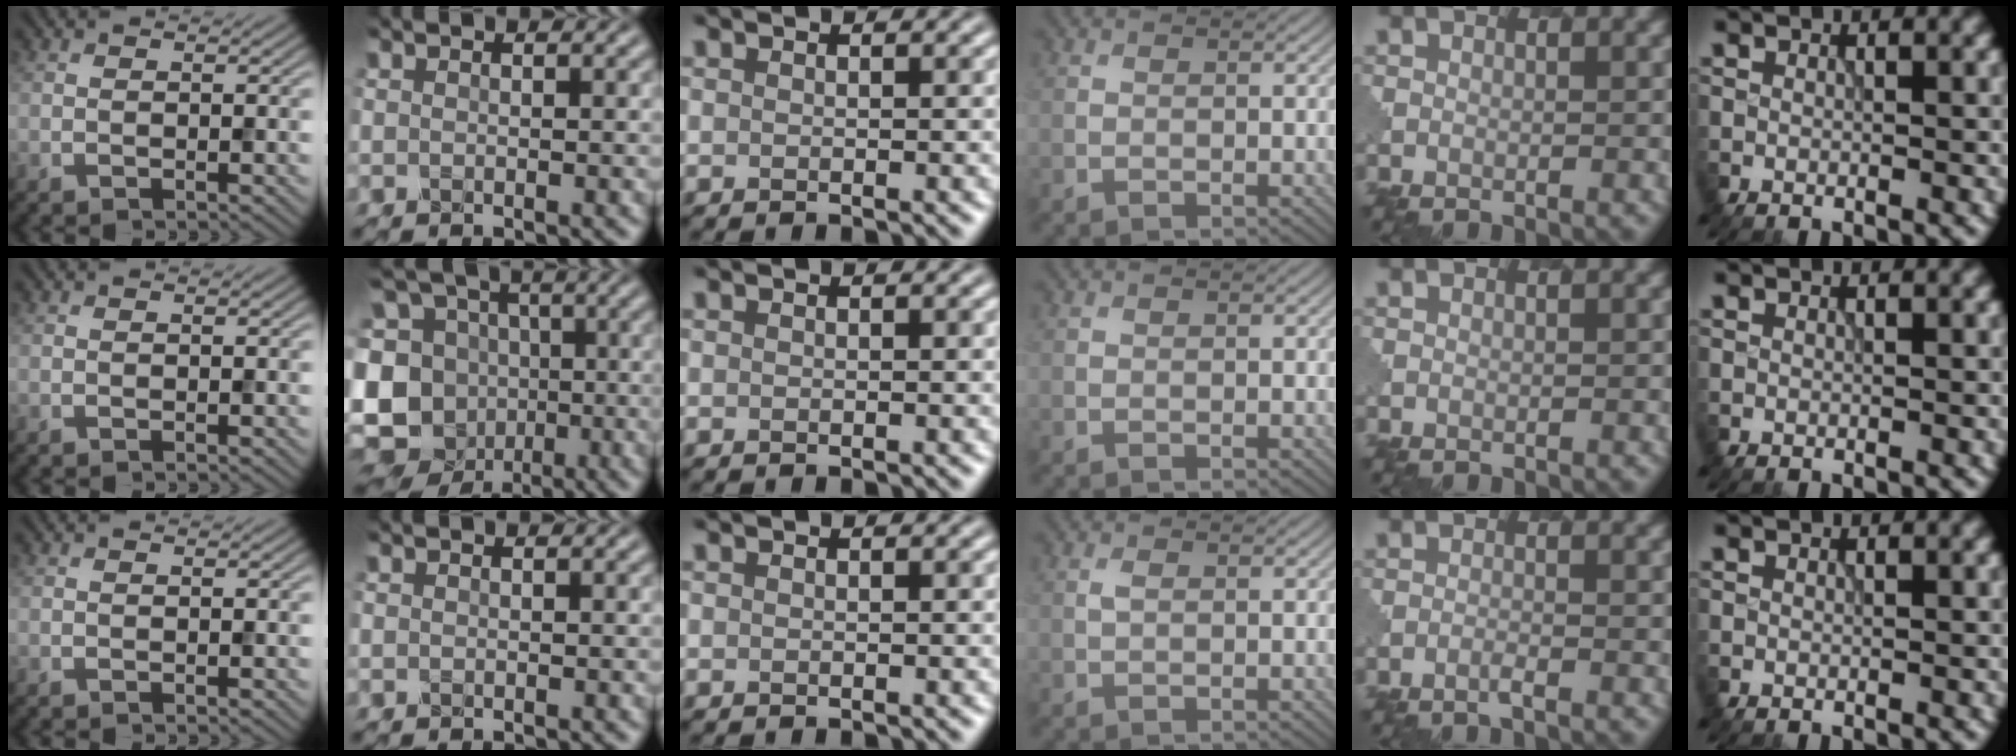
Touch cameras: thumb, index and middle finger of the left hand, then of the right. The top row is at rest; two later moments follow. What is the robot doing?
{"motion": "extract", "object": "pen bag"}